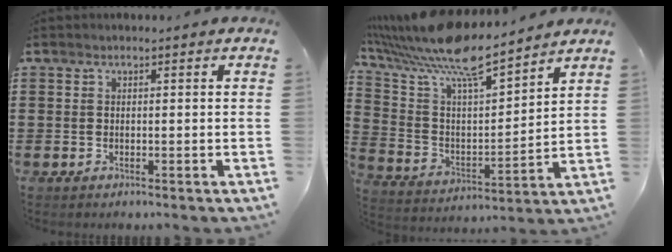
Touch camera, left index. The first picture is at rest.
{"total": 11.3, "force": [9.6, 1.2, 5.8], "torque": [-0.152, -0.068, 0.163]}